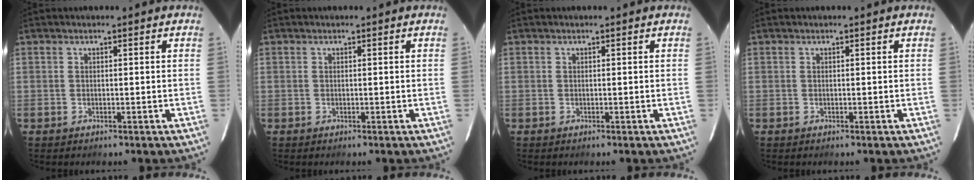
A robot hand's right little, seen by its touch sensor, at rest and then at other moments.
{"total": 0.0}
{"total": 0.0}
{"total": 0.0}